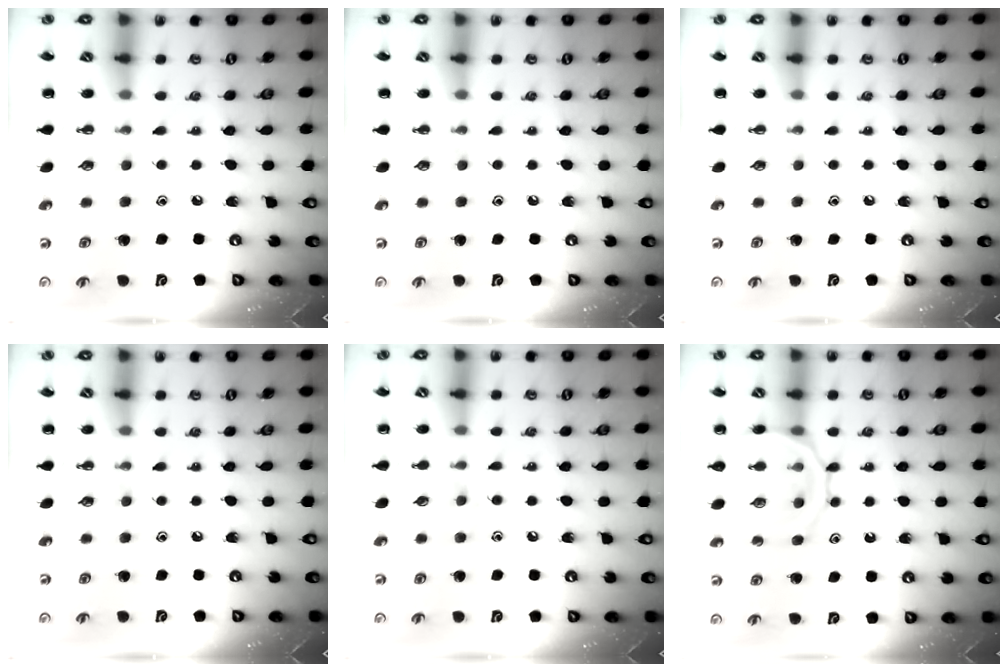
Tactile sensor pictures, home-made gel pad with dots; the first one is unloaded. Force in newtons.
{"total": 0.0}
{"total": 0.0}
{"total": 0.0}
{"total": 3.0, "press": 2.8, "slide": 1.0}
{"total": 13.0, "press": 12.9, "slide": 1.5}